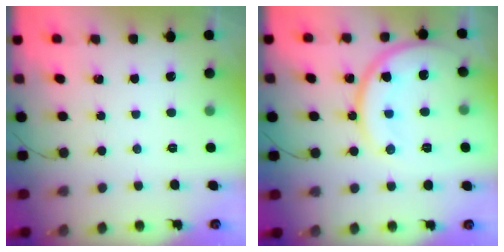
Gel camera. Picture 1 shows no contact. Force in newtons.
{"total": 14.0, "press": 14.0, "slide": 0.7}